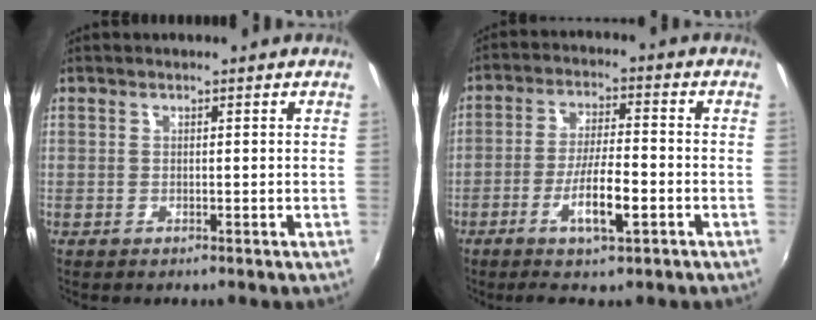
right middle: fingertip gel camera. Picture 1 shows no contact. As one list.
[{"total": 8.0, "force": [-3.8, 1.1, 7.0], "torque": [-0.139, -0.006, -0.066]}]